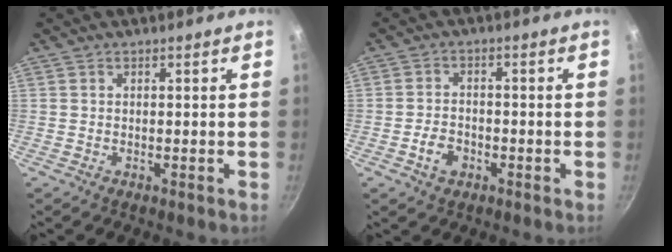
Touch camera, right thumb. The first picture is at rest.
{"total": 4.0, "force": [-1.9, 2.8, 2.2], "torque": [-0.033, 0.017, -0.036]}